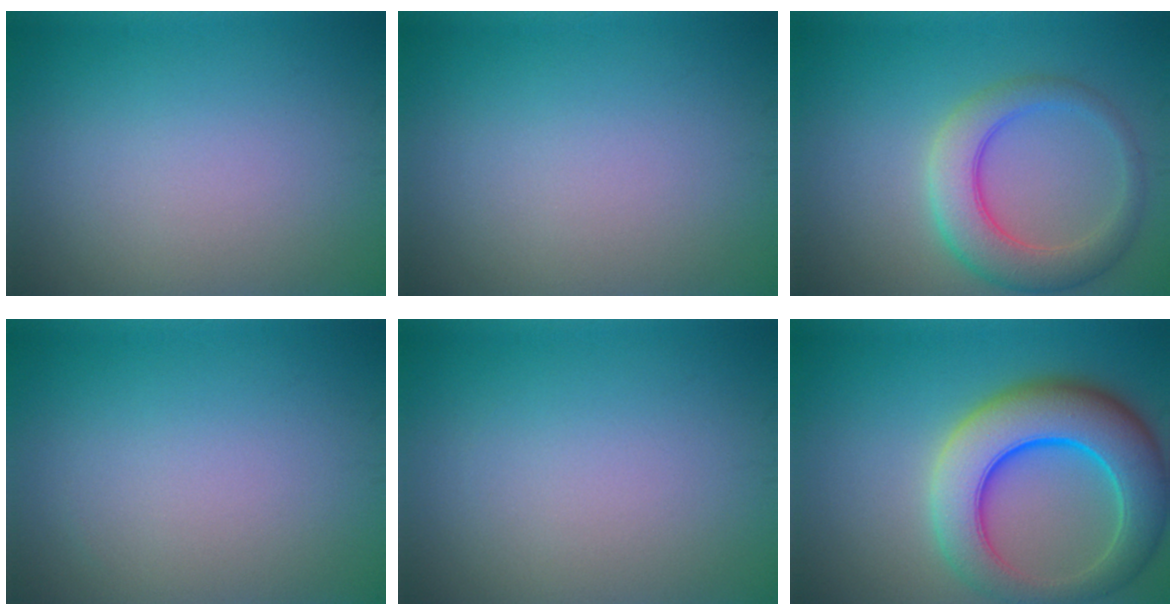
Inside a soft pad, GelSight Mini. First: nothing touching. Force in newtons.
{"total": 0.0}
{"total": 5.3, "press": 5.3, "slide": 0.4}
{"total": 0.0}
{"total": 0.0}
{"total": 9.9, "press": 9.8, "slide": 0.5}